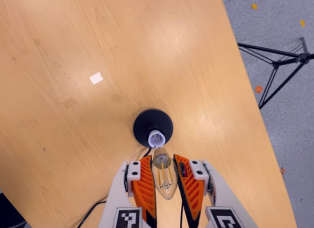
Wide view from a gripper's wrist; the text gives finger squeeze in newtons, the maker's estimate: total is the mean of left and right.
{"total": 20.3, "left": 21.9, "right": 18.7}